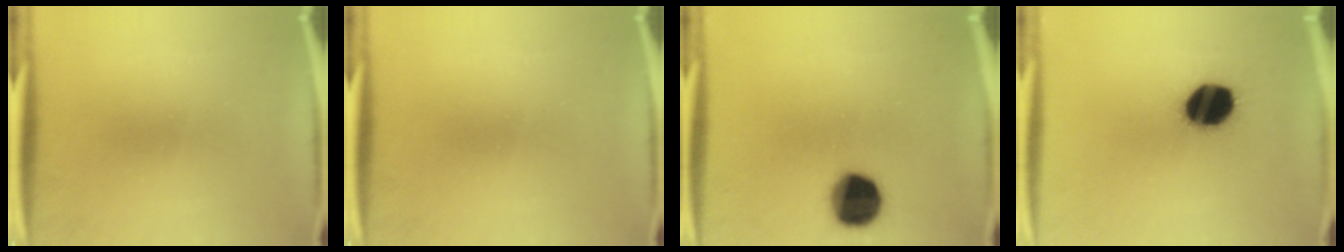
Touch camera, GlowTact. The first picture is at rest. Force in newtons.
{"total": 0.0}
{"total": 12.8}
{"total": 14.6}